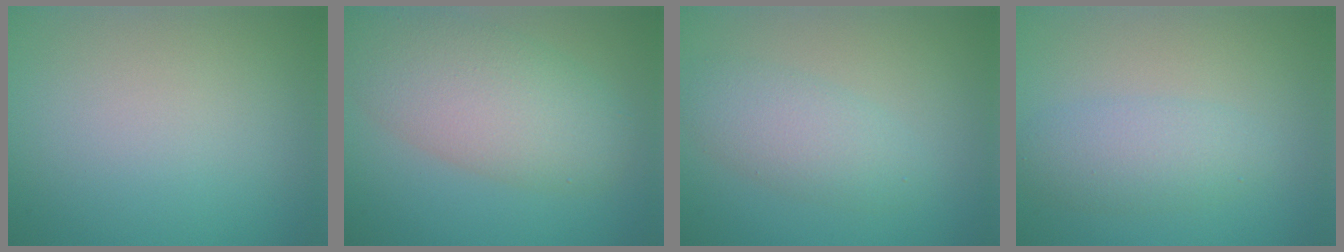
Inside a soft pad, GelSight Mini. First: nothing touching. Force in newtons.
{"total": 7.0, "press": 7.0, "slide": 0.4}
{"total": 3.2, "press": 3.2, "slide": 0.1}
{"total": 2.9, "press": 2.9, "slide": 0.1}